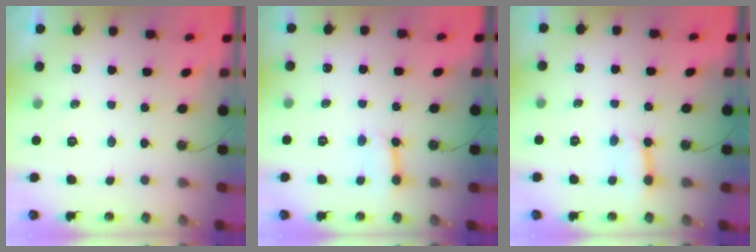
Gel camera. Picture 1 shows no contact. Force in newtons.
{"total": 3.7, "press": 3.7, "slide": 0.4}
{"total": 3.8, "press": 3.7, "slide": 0.4}